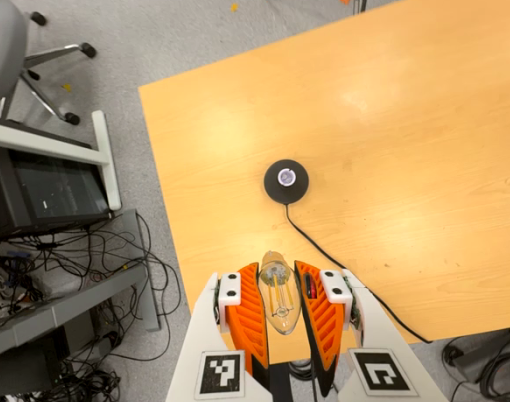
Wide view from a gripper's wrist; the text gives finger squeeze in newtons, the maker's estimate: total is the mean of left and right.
{"total": 22.8, "left": 24.5, "right": 21.0}